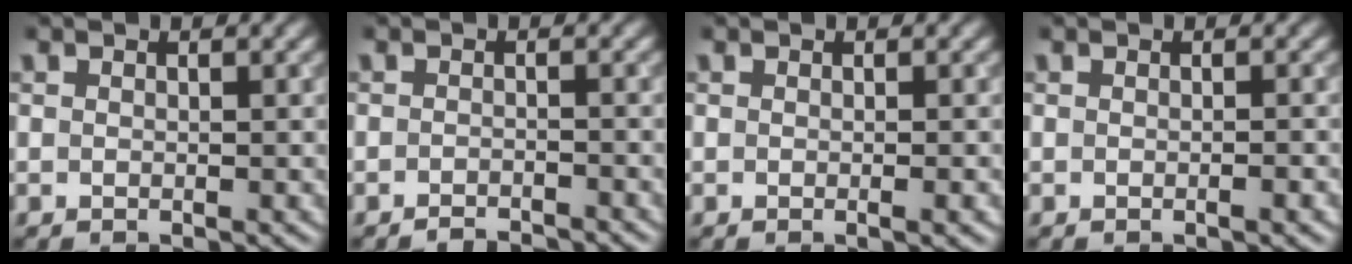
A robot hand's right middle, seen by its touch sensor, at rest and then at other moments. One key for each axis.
{"total": 2.1, "fx": -2.0, "fy": 0.3, "fz": 0.6, "tx": 0.003, "ty": 0.003, "tz": -0.030}
{"total": 1.1, "fx": -0.2, "fy": 0.2, "fz": 1.1, "tx": -0.009, "ty": 0.000, "tz": -0.004}
{"total": 0.9, "fx": -0.4, "fy": 0.1, "fz": 0.8, "tx": -0.010, "ty": 0.002, "tz": -0.005}